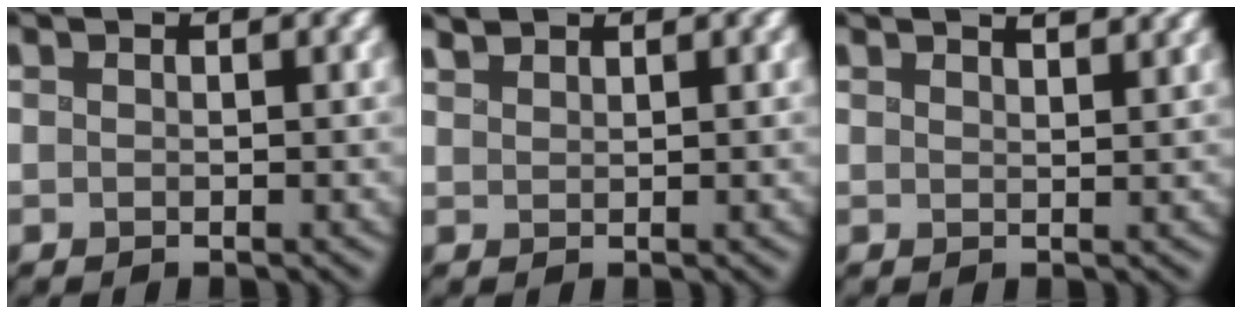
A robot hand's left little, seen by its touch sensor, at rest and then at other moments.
{"total": 1.1, "force": [1.1, 0.0, 0.0], "torque": [0.000, 0.006, 0.023]}
{"total": 2.4, "force": [2.1, 0.5, 1.1], "torque": [0.000, 0.007, 0.016]}